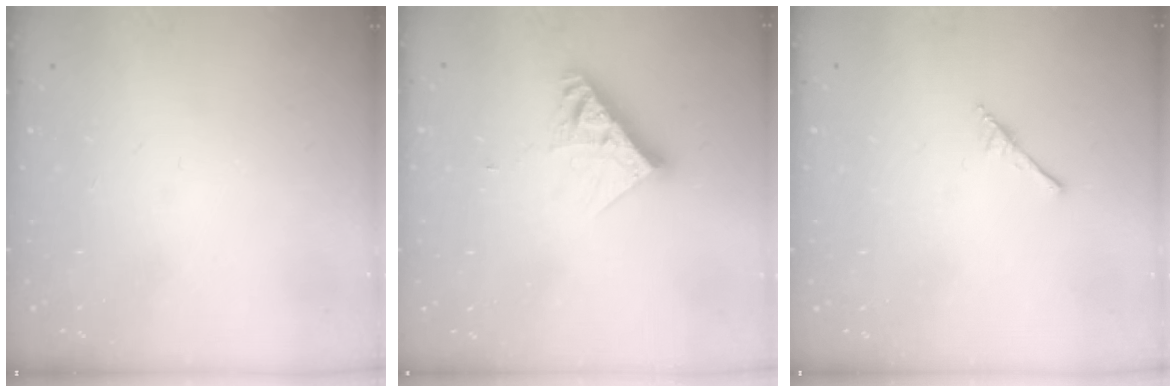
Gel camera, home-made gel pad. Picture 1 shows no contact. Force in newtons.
{"total": 10.2, "press": 10.2, "slide": 0.7}
{"total": 2.9, "press": 2.9, "slide": 0.2}